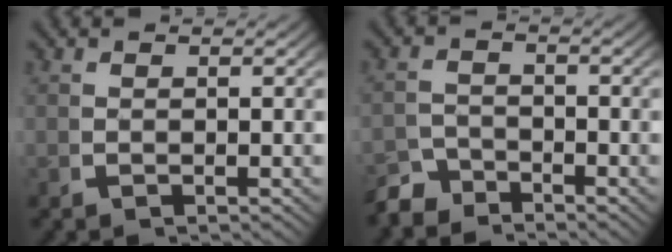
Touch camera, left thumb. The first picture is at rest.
{"total": 3.1, "force": [-3.1, 0.6, 0.0], "torque": [0.012, -0.010, -0.059]}